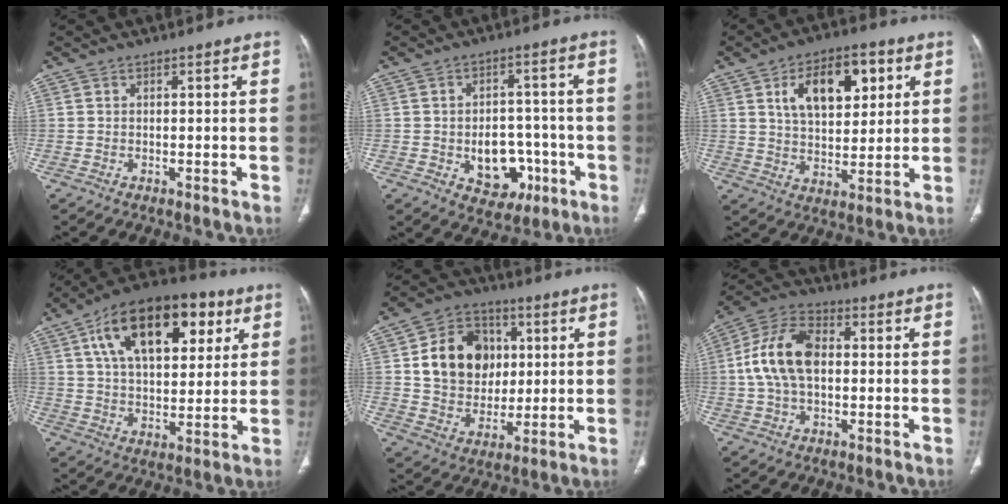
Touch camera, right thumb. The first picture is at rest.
{"total": 10.4, "force": [-3.1, 7.6, 6.4], "torque": [-0.051, 0.029, -0.030]}
{"total": 14.3, "force": [5.3, 7.9, 10.6], "torque": [-0.133, -0.009, 0.091]}
{"total": 22.6, "force": [9.1, 12.1, 16.8], "torque": [-0.243, -0.003, 0.146]}
{"total": 15.9, "force": [3.1, 12.8, 8.9], "torque": [-0.111, 0.000, 0.057]}
{"total": 12.6, "force": [0.7, 7.7, 10.0], "torque": [-0.196, 0.028, 0.008]}